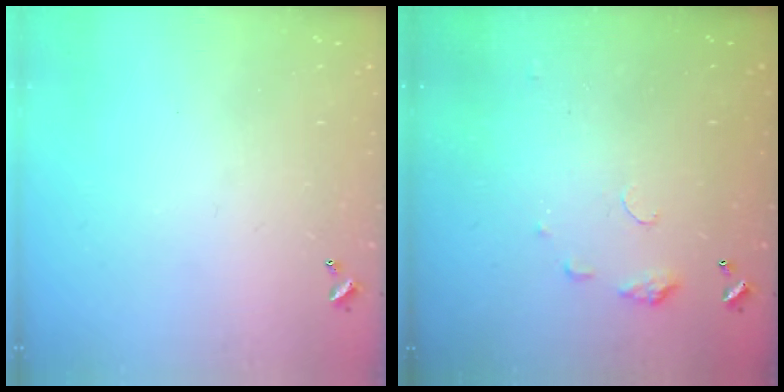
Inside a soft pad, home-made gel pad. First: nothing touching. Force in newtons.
{"total": 5.6, "press": 5.6, "slide": 0.7}